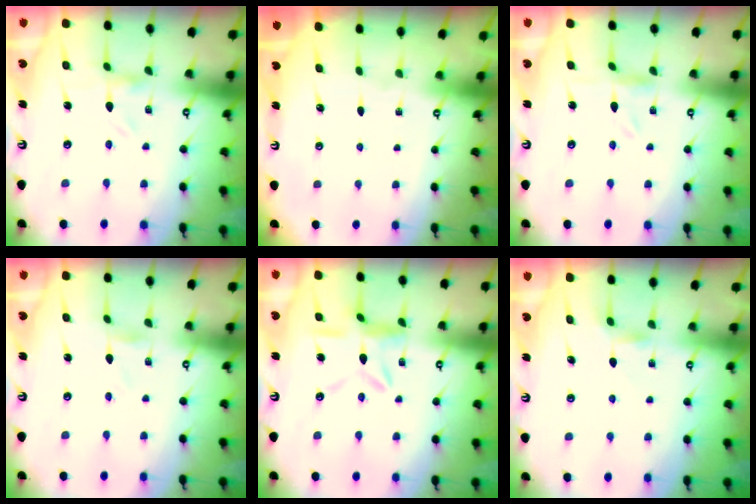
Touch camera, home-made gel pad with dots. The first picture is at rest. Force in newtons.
{"total": 0.0}
{"total": 0.0}
{"total": 0.0}
{"total": 6.6, "press": 6.6, "slide": 0.4}
{"total": 4.8, "press": 4.8, "slide": 0.5}